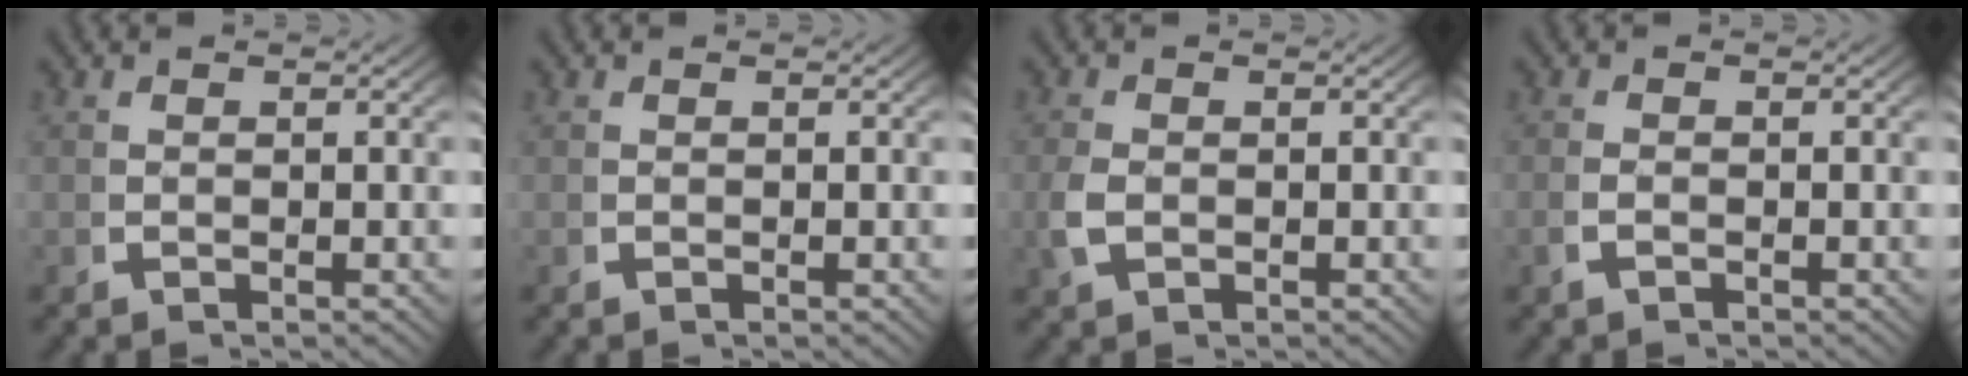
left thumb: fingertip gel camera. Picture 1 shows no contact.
{"total": 0.0}
{"total": 2.0, "force": [-0.5, 1.5, 1.3], "torque": [-0.040, -0.007, -0.004]}
{"total": 0.9, "force": [-0.5, 0.3, 0.6], "torque": [-0.018, 0.000, -0.009]}